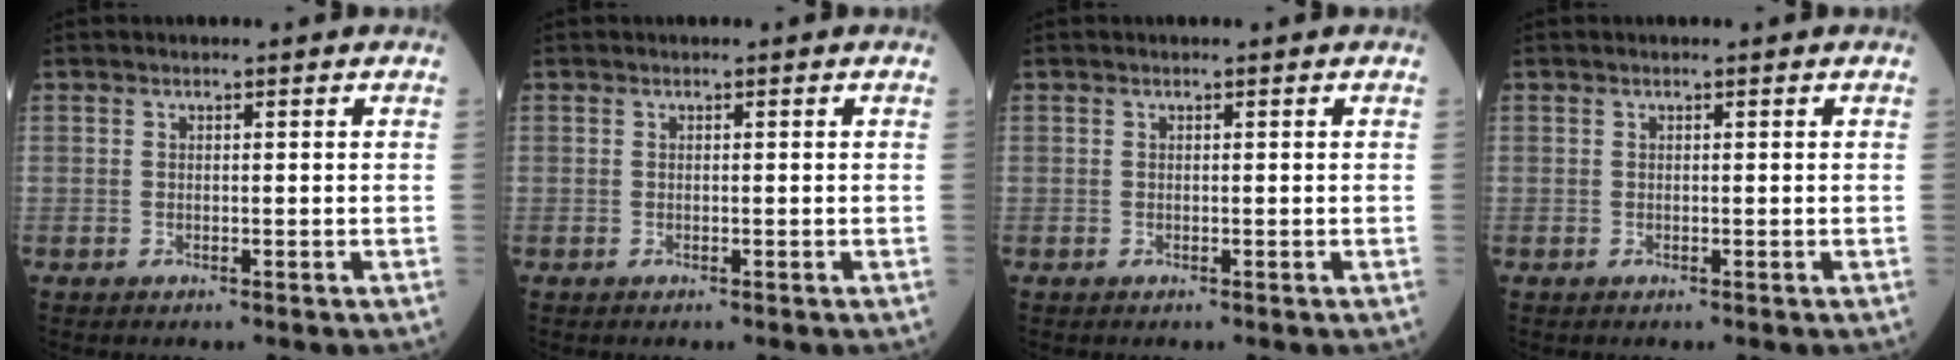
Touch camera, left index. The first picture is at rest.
{"total": 0.0}
{"total": 0.0}
{"total": 0.0}